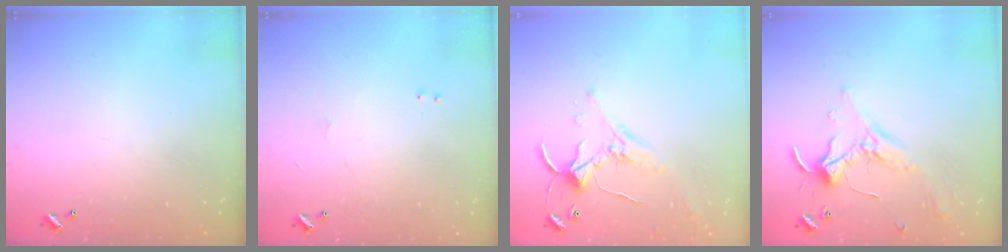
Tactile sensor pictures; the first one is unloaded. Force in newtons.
{"total": 1.8, "press": 1.8, "slide": 0.6}
{"total": 1.5, "press": 1.5, "slide": 0.3}
{"total": 1.7, "press": 1.6, "slide": 0.2}